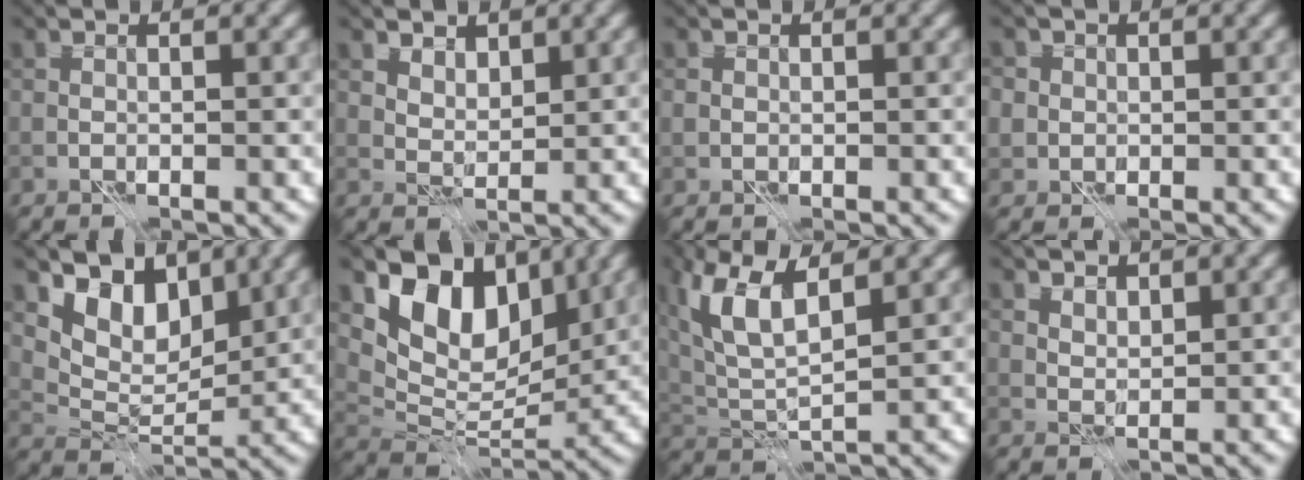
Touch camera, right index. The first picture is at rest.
{"total": 2.8, "force": [2.0, 1.6, 1.2], "torque": [-0.030, -0.011, 0.050]}
{"total": 0.5, "force": [0.1, 0.5, 0.1], "torque": [0.001, -0.001, 0.003]}
{"total": 2.6, "force": [0.8, 2.3, 0.8], "torque": [-0.010, 0.009, 0.011]}
{"total": 6.0, "force": [3.7, 3.5, 3.2], "torque": [-0.058, -0.010, 0.060]}
{"total": 9.3, "force": [4.5, 5.9, 5.6], "torque": [-0.092, -0.013, 0.082]}
{"total": 7.3, "force": [3.3, 2.8, 5.8], "torque": [-0.137, 0.008, 0.063]}
{"total": 1.8, "force": [1.3, 1.0, 0.7], "torque": [-0.016, -0.010, 0.032]}